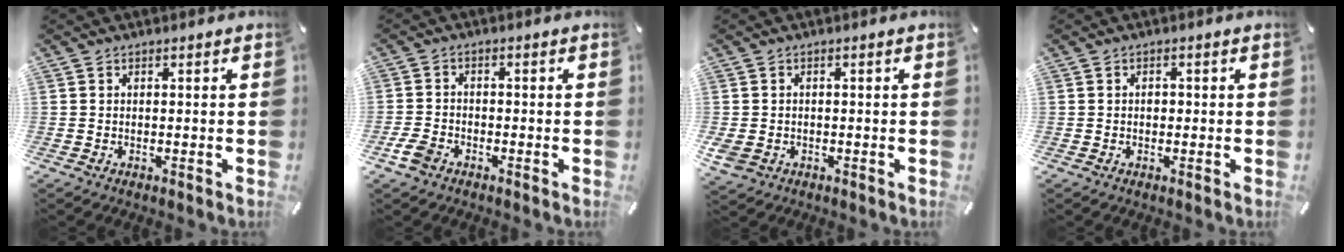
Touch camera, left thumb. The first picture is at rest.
{"total": 4.2, "force": [-2.3, 2.9, 1.9], "torque": [-0.050, 0.005, -0.047]}
{"total": 2.9, "force": [-0.9, 2.4, 1.3], "torque": [-0.037, -0.001, -0.018]}
{"total": 1.1, "force": [-0.1, 0.9, 0.6], "torque": [-0.013, 0.003, -0.003]}